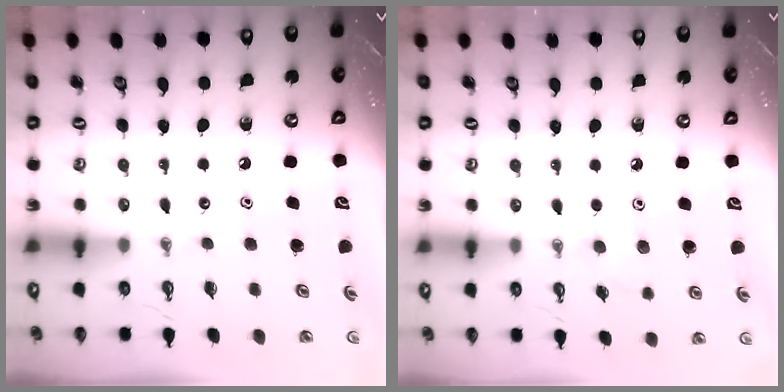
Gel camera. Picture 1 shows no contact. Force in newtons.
{"total": 4.9, "press": 4.3, "slide": 2.2}